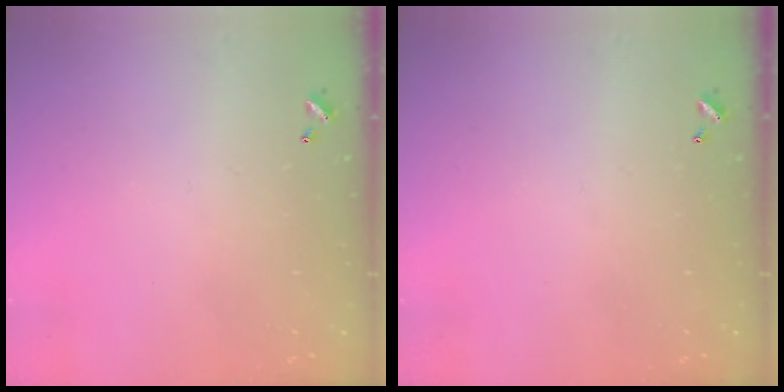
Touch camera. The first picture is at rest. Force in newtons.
{"total": 0.0}